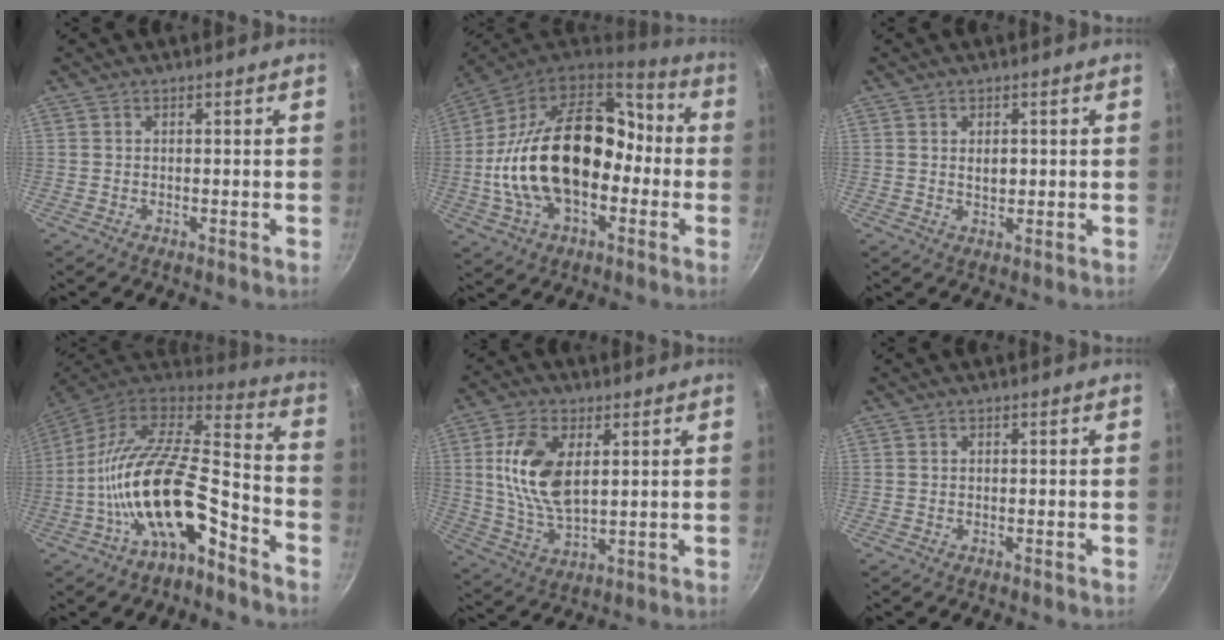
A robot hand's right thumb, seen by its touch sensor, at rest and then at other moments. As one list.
[{"total": 27.2, "force": [-2.9, 17.1, 20.9], "torque": [-0.351, 0.063, -0.055]}, {"total": 2.7, "force": [0.5, 1.6, 2.0], "torque": [-0.026, -0.005, 0.011]}, {"total": 21.3, "force": [-9.2, 8.6, 17.2], "torque": [-0.291, 0.065, -0.175]}, {"total": 13.2, "force": [3.2, 7.0, 10.7], "torque": [-0.203, -0.013, 0.068]}, {"total": 0.0}]